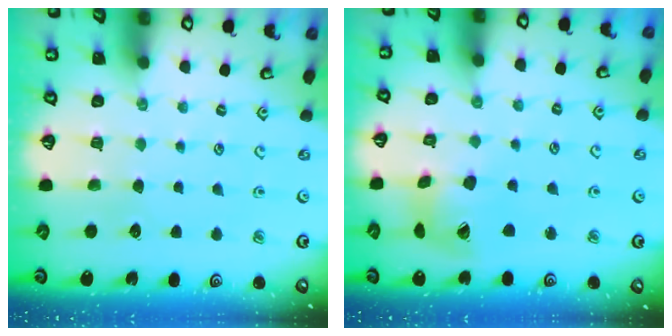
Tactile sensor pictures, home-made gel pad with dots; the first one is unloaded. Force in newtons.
{"total": 13.0, "press": 12.9, "slide": 1.5}